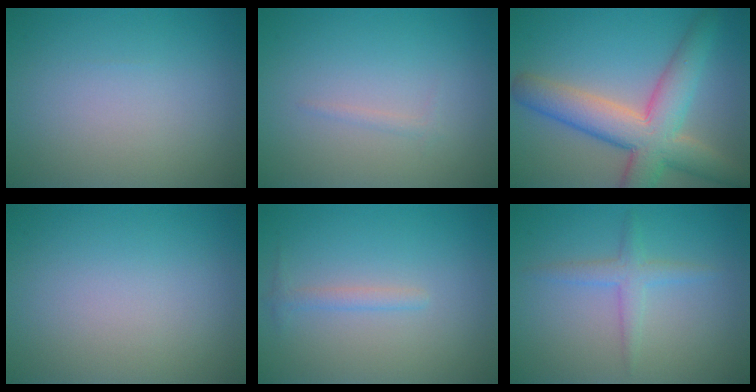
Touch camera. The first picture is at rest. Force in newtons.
{"total": 0.6, "press": 0.6, "slide": 0.0}
{"total": 8.1, "press": 8.1, "slide": 0.4}
{"total": 0.0}
{"total": 1.1, "press": 1.1, "slide": 0.0}
{"total": 2.0, "press": 2.0, "slide": 0.1}